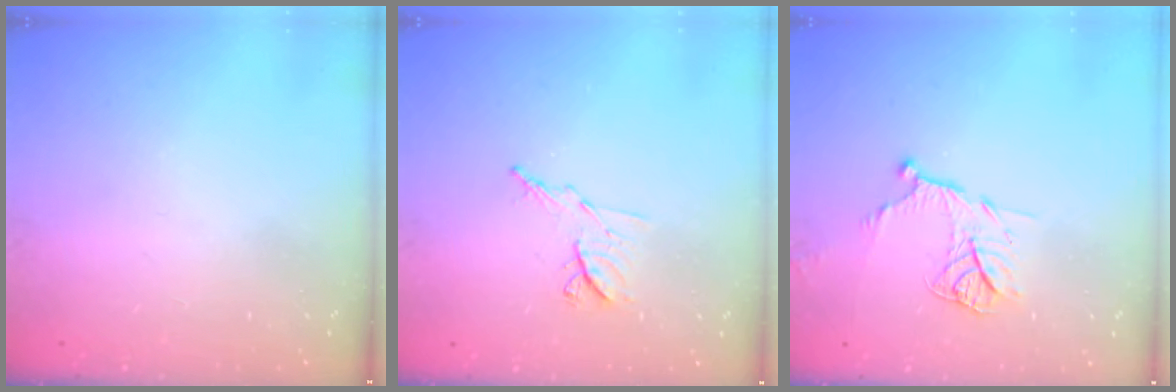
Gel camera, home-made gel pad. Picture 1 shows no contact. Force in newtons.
{"total": 7.6, "press": 7.5, "slide": 1.1}
{"total": 12.3, "press": 12.2, "slide": 1.2}